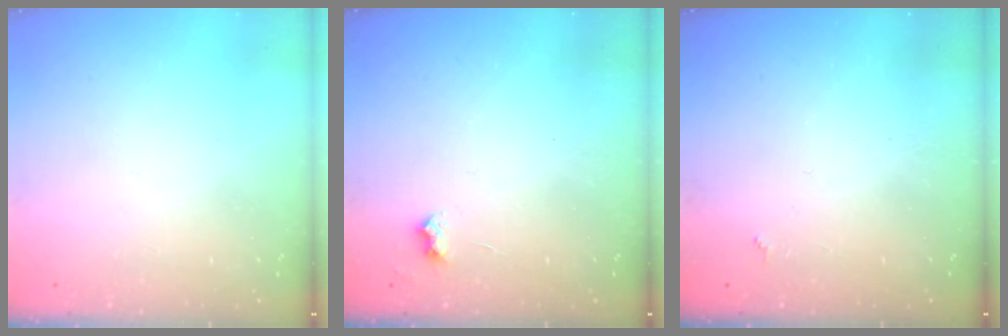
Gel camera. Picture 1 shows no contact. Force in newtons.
{"total": 3.9, "press": 3.9, "slide": 0.5}
{"total": 1.4, "press": 1.3, "slide": 0.4}